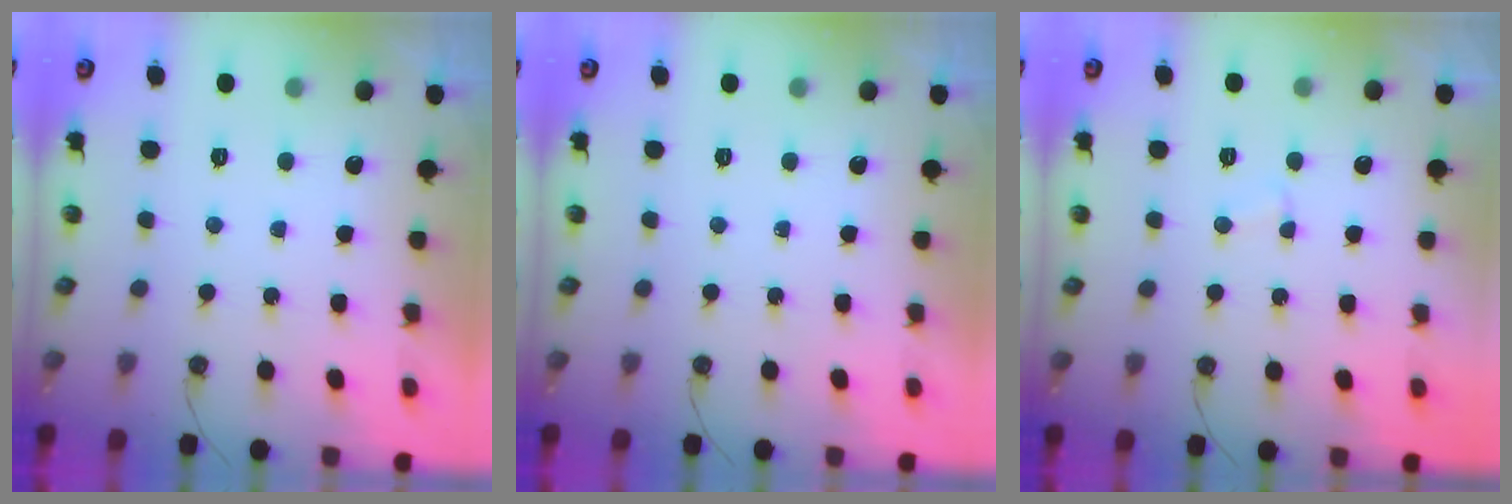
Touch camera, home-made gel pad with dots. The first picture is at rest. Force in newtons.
{"total": 0.0}
{"total": 2.3, "press": 2.3, "slide": 0.3}